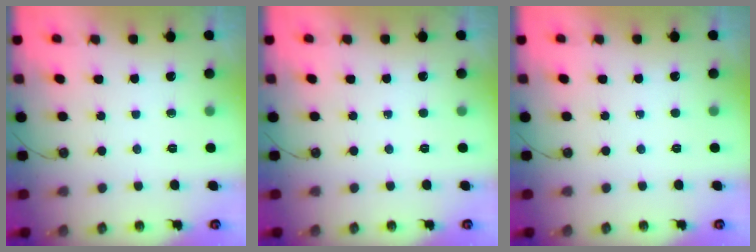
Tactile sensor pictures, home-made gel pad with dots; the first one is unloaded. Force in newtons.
{"total": 0.0}
{"total": 0.0}